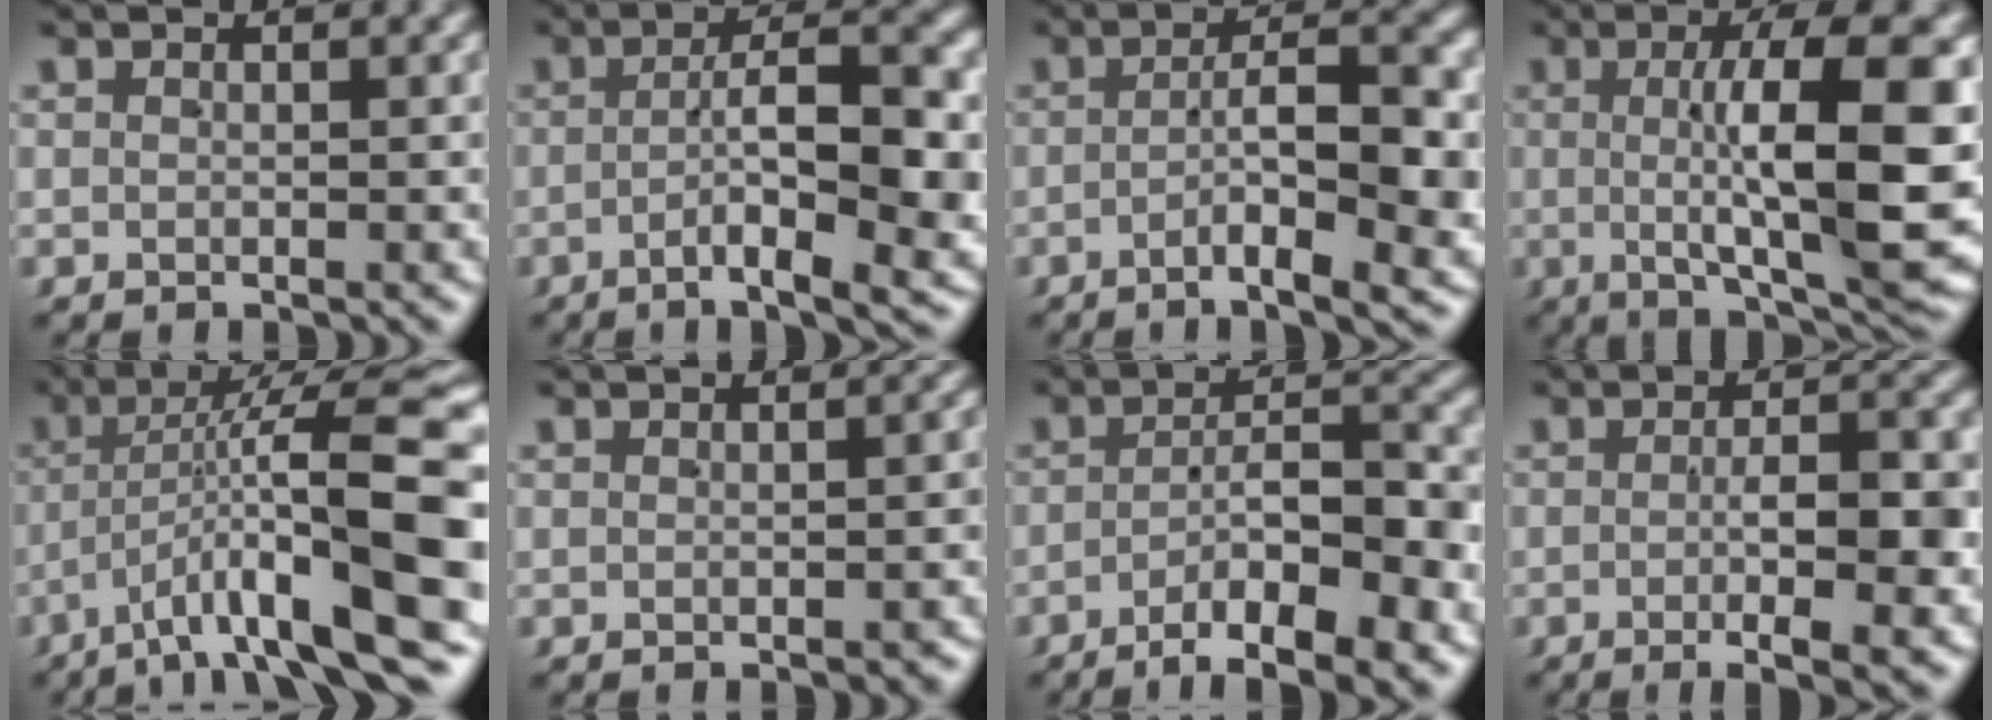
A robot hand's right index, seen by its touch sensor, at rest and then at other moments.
{"total": 8.5, "force": [-2.4, 2.1, 7.9], "torque": [-0.107, -0.014, -0.029]}
{"total": 7.0, "force": [-2.7, 1.3, 6.3], "torque": [-0.091, -0.009, -0.035]}
{"total": 13.1, "force": [0.7, 3.4, 12.6], "torque": [-0.176, 0.002, 0.020]}
{"total": 12.7, "force": [-3.2, 3.4, 11.9], "torque": [-0.164, -0.004, -0.036]}
{"total": 1.2, "force": [-0.5, 0.5, 0.9], "torque": [-0.008, -0.001, -0.005]}
{"total": 9.4, "force": [-6.4, 3.2, 6.1], "torque": [-0.071, -0.008, -0.095]}
{"total": 6.9, "force": [-2.2, 1.5, 6.4], "torque": [-0.090, -0.012, -0.028]}